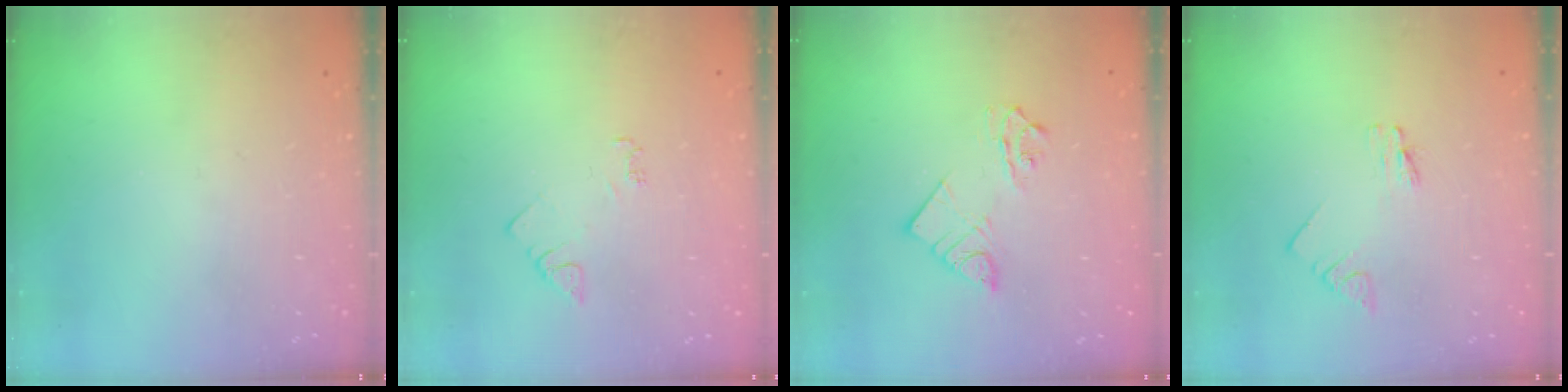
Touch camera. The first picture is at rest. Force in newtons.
{"total": 3.8, "press": 3.7, "slide": 0.5}
{"total": 7.1, "press": 7.1, "slide": 0.2}
{"total": 1.1, "press": 1.1, "slide": 0.0}